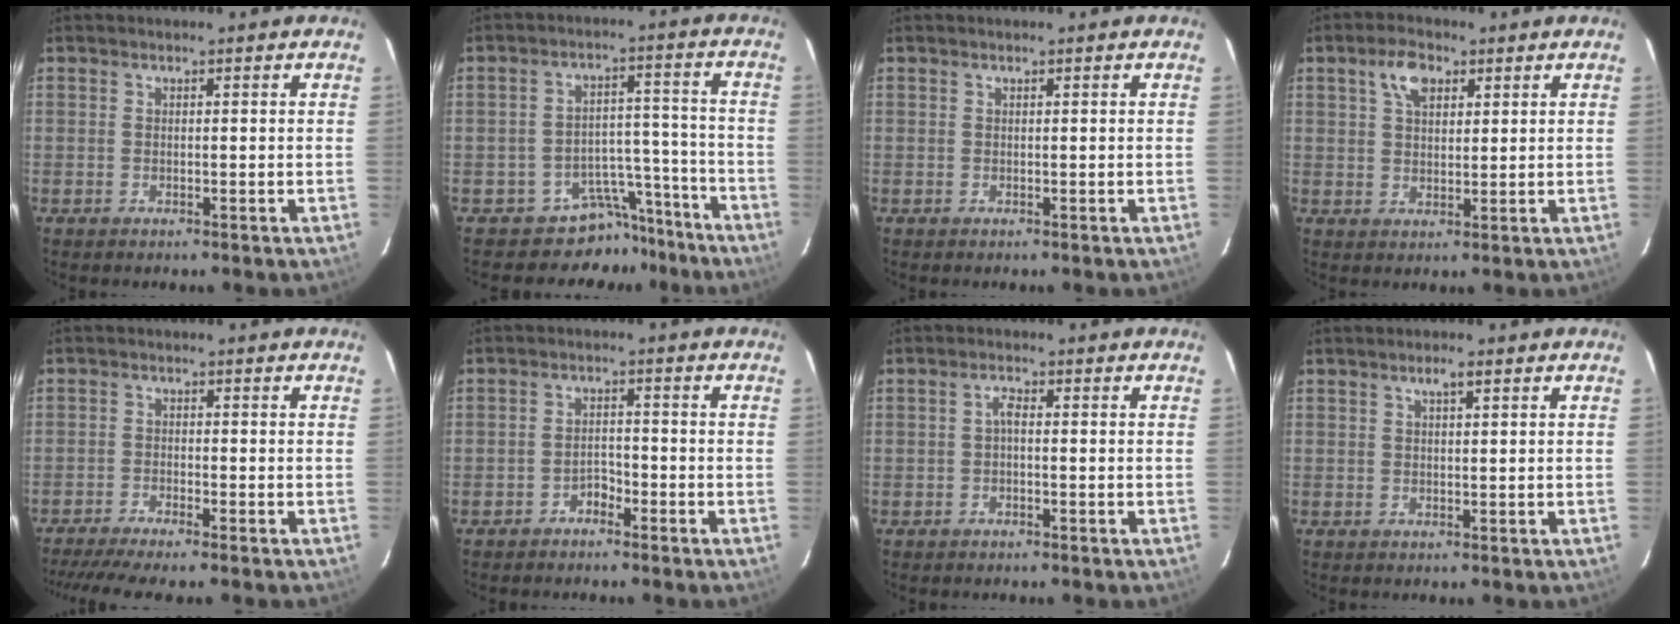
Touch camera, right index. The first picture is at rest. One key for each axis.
{"total": 8.8, "fx": -7.5, "fy": 4.5, "fz": 0.4, "tx": 0.002, "ty": 0.048, "tz": -0.104}
{"total": 0.0}
{"total": 5.4, "fx": 2.6, "fy": 3.0, "fz": 3.6, "tx": -0.066, "ty": 0.015, "tz": 0.047}
{"total": 6.9, "fx": -6.1, "fy": -0.2, "fz": 3.3, "tx": -0.082, "ty": -0.013, "tz": -0.104}
{"total": 2.4, "fx": -2.0, "fy": 1.1, "fz": 0.8, "tx": -0.017, "ty": 0.007, "tz": -0.028}
{"total": 1.5, "fx": -0.4, "fy": 0.5, "fz": 1.3, "tx": -0.027, "ty": 0.008, "tz": -0.008}
{"total": 1.9, "fx": 1.0, "fy": 0.4, "fz": 1.6, "tx": -0.028, "ty": 0.007, "tz": 0.018}